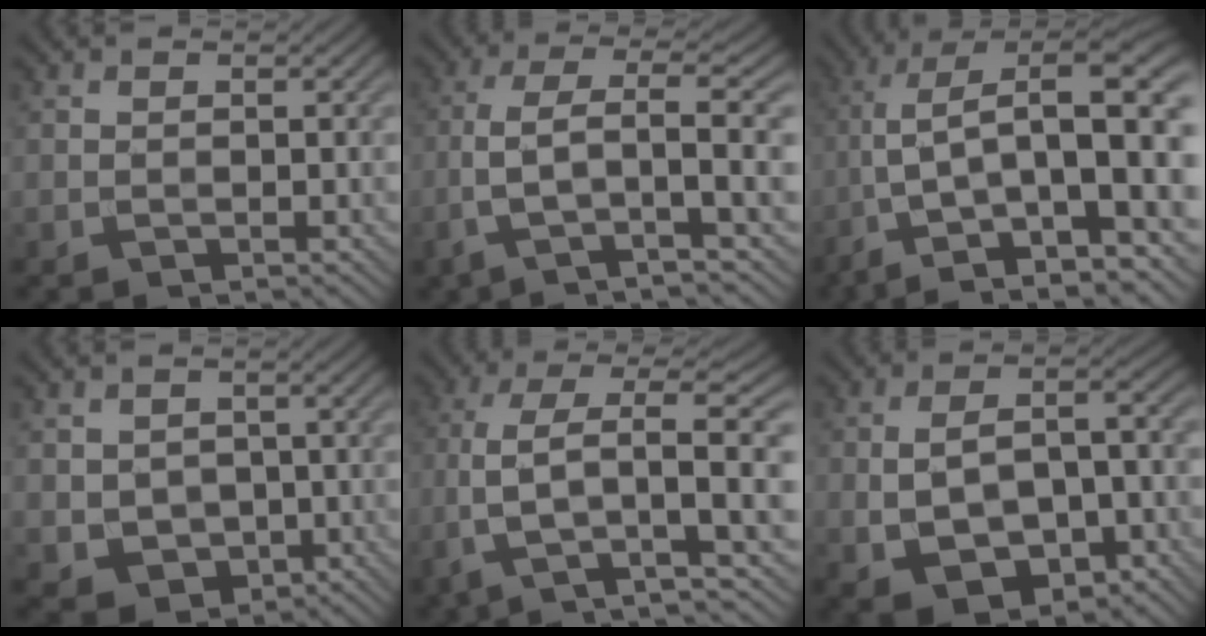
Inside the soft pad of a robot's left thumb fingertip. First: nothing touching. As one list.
[{"total": 7.1, "force": [-1.4, 1.2, 6.9], "torque": [-0.128, 0.019, -0.039]}, {"total": 16.2, "force": [-1.2, 7.6, 14.3], "torque": [-0.264, -0.005, -0.019]}, {"total": 4.5, "force": [-0.4, 4.1, 2.0], "torque": [-0.061, -0.019, -0.008]}, {"total": 9.9, "force": [-0.3, 2.9, 9.5], "torque": [-0.186, 0.008, -0.007]}, {"total": 9.8, "force": [-3.2, 5.4, 7.5], "torque": [-0.145, -0.012, -0.045]}]